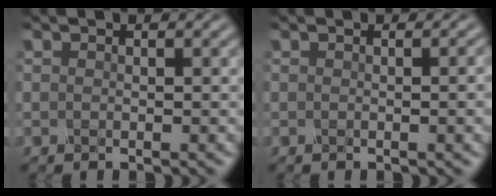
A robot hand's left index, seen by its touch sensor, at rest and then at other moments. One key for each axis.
{"total": 2.6, "fx": -0.1, "fy": 0.9, "fz": 2.4, "tx": -0.018, "ty": 0.009, "tz": -0.006}